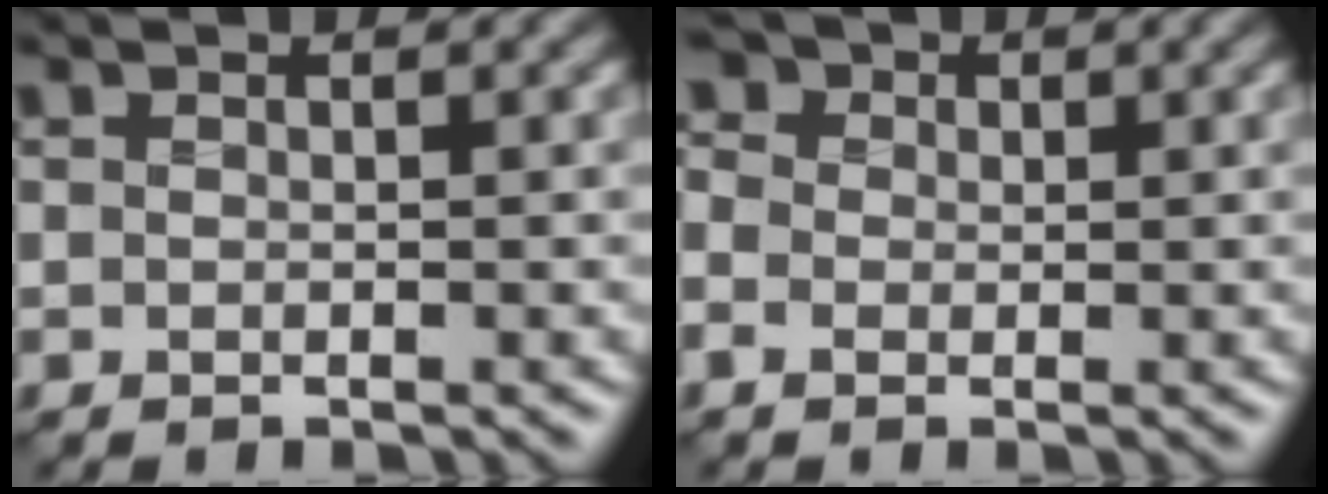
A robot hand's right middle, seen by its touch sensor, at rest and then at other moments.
{"total": 4.8, "force": [1.0, 3.9, 2.5], "torque": [-0.064, 0.024, -0.004]}